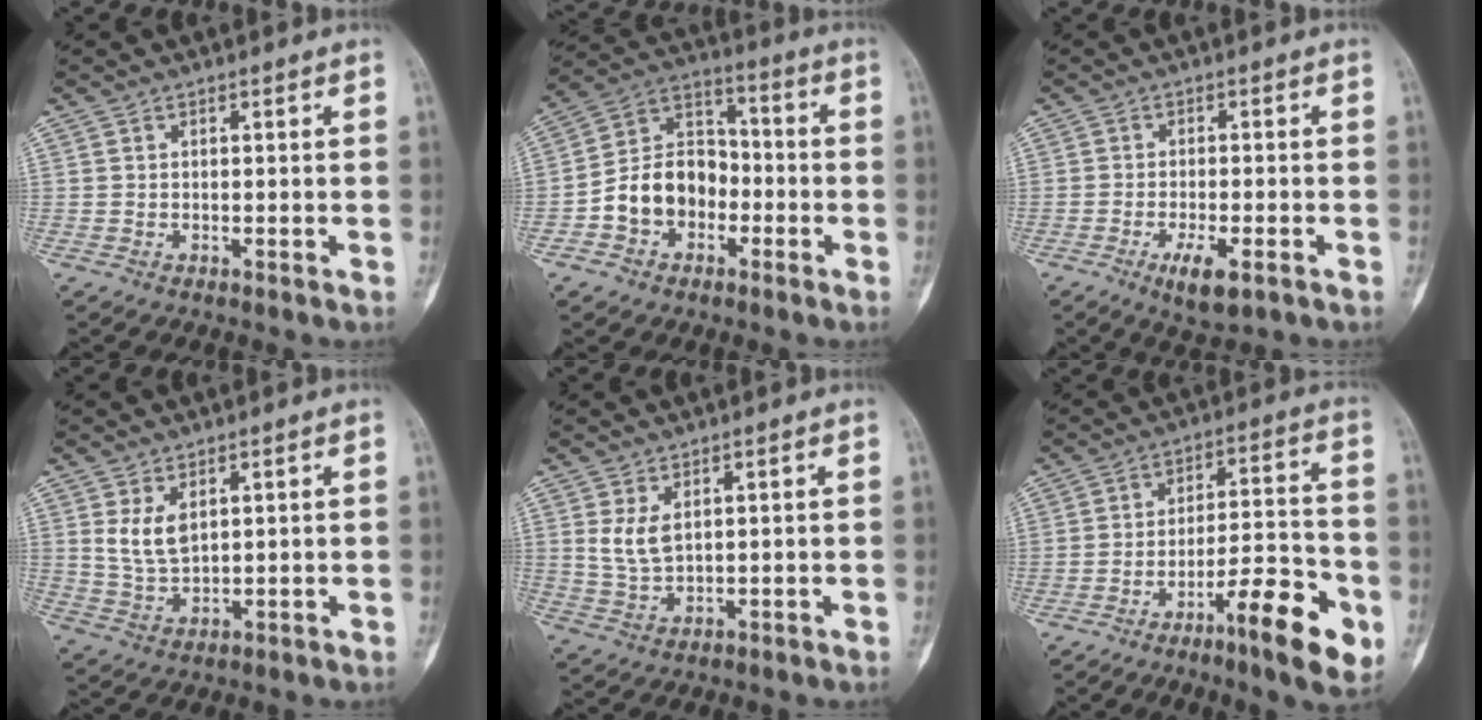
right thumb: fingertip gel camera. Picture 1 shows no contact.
{"total": 12.5, "force": [-3.5, 9.7, 7.0], "torque": [-0.090, 0.051, -0.071]}
{"total": 5.8, "force": [-2.7, 1.8, 4.8], "torque": [-0.083, -0.003, -0.042]}
{"total": 5.5, "force": [2.2, 2.9, 4.1], "torque": [-0.074, -0.015, 0.054]}
{"total": 4.6, "force": [1.7, 2.4, 3.5], "torque": [-0.067, -0.011, 0.046]}
{"total": 14.2, "force": [-6.8, 3.2, 12.0], "torque": [-0.168, 0.042, -0.101]}